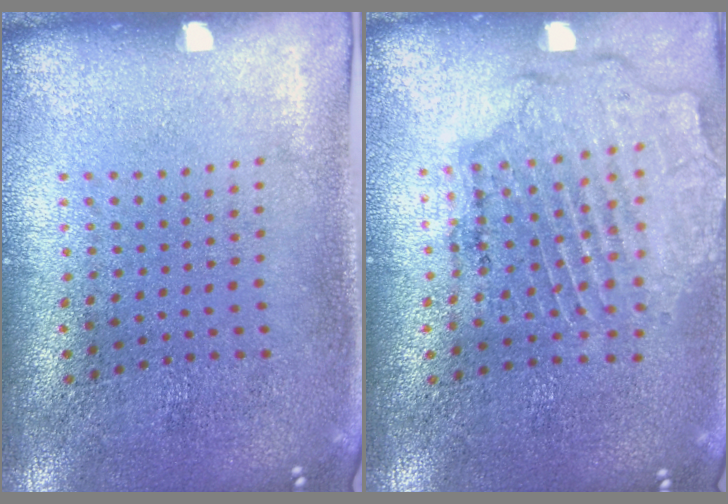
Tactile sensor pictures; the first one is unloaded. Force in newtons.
{"total": 1.6, "press": 1.6, "slide": 0.5}